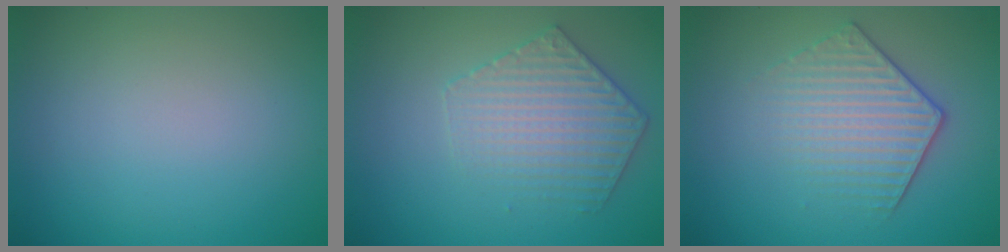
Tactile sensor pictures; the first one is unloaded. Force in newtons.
{"total": 3.4, "press": 3.3, "slide": 0.7}
{"total": 3.9, "press": 3.4, "slide": 1.8}